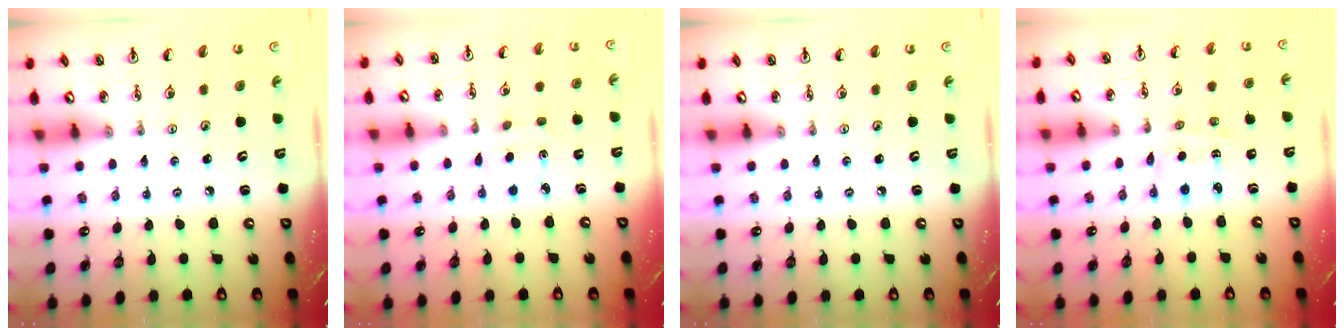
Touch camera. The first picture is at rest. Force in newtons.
{"total": 1.7, "press": 1.7, "slide": 0.5}
{"total": 0.0}
{"total": 1.6, "press": 1.4, "slide": 0.7}